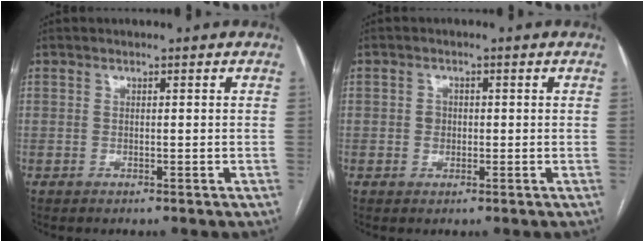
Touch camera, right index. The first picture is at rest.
{"total": 1.7, "force": [-0.1, 1.6, 0.8], "torque": [-0.011, 0.004, 0.000]}